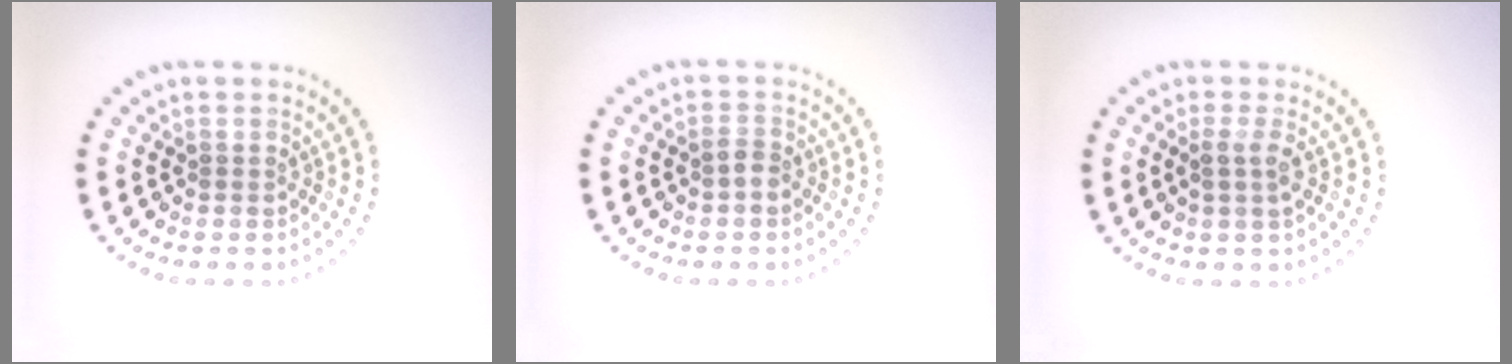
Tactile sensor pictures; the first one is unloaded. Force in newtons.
{"total": 1.1, "press": 1.0, "slide": 0.4}
{"total": 1.5, "press": 1.1, "slide": 1.0}